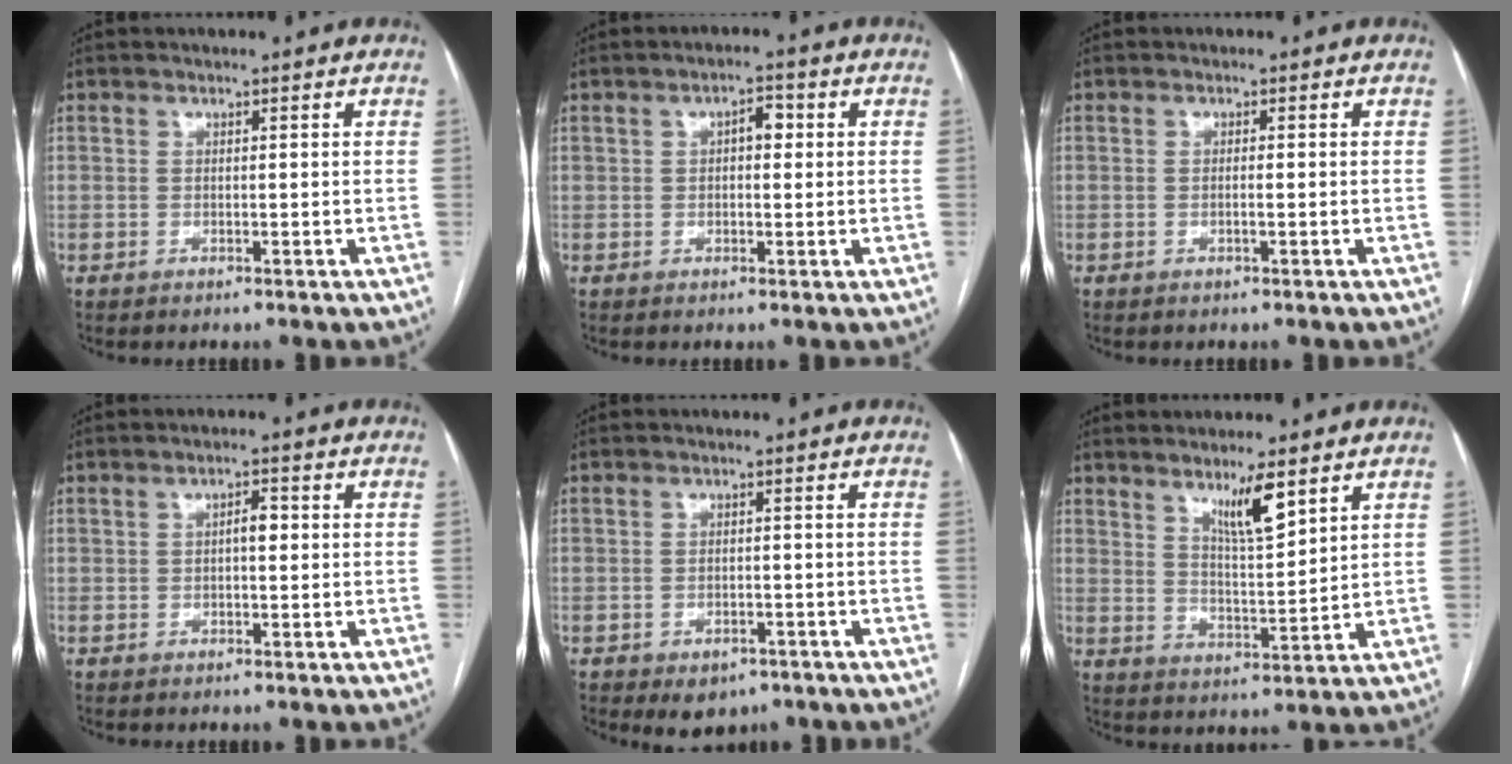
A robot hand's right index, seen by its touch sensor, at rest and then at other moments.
{"total": 3.2, "force": [0.7, 1.6, 2.6], "torque": [-0.042, 0.016, 0.009]}
{"total": 0.8, "force": [-0.2, 0.0, 0.8], "torque": [-0.017, 0.000, -0.004]}
{"total": 2.4, "force": [0.2, 1.0, 2.1], "torque": [-0.034, 0.012, 0.002]}
{"total": 4.2, "force": [-2.6, 2.7, 1.9], "torque": [-0.020, 0.000, -0.028]}
{"total": 7.1, "force": [4.5, 0.8, 5.4], "torque": [-0.097, -0.012, 0.082]}